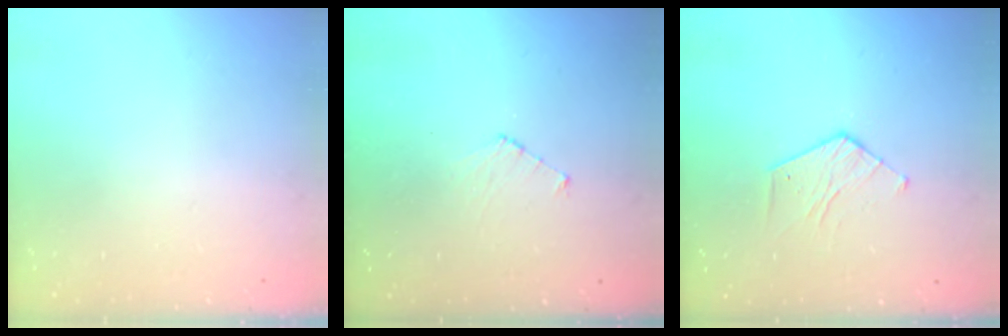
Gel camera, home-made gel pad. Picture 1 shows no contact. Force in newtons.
{"total": 4.3, "press": 4.3, "slide": 0.4}
{"total": 5.2, "press": 5.2, "slide": 0.5}